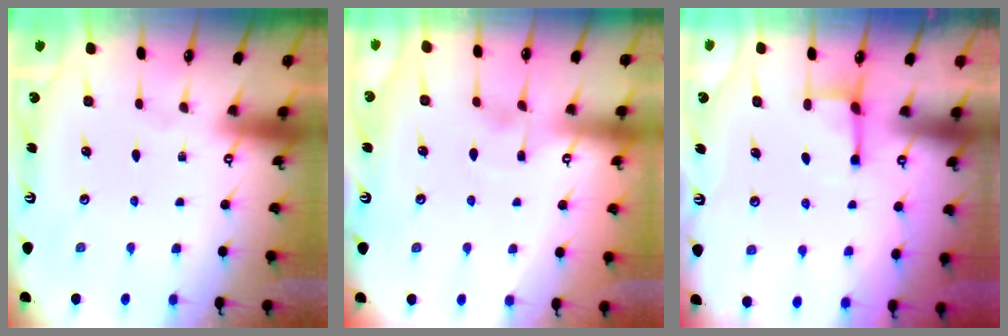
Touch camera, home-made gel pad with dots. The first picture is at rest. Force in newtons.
{"total": 3.0, "press": 2.9, "slide": 0.4}
{"total": 2.5, "press": 2.4, "slide": 0.5}